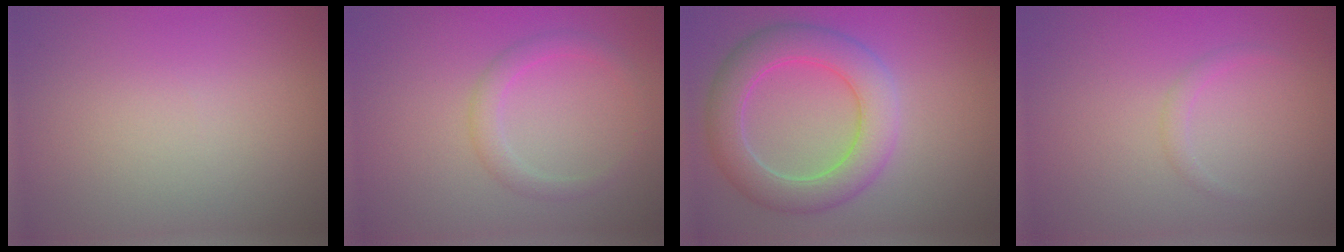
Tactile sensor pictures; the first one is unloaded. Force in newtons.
{"total": 2.1, "press": 2.1, "slide": 0.0}
{"total": 6.2, "press": 6.2, "slide": 0.4}
{"total": 0.9, "press": 0.9, "slide": 0.1}